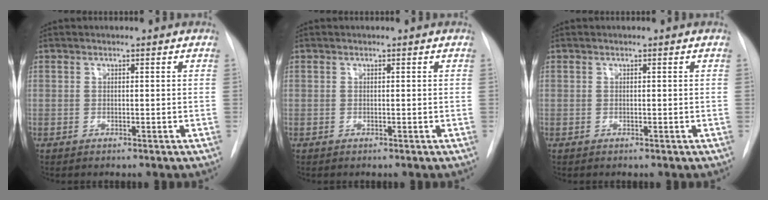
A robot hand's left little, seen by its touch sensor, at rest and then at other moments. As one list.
[{"total": 0.0}, {"total": 0.0}]